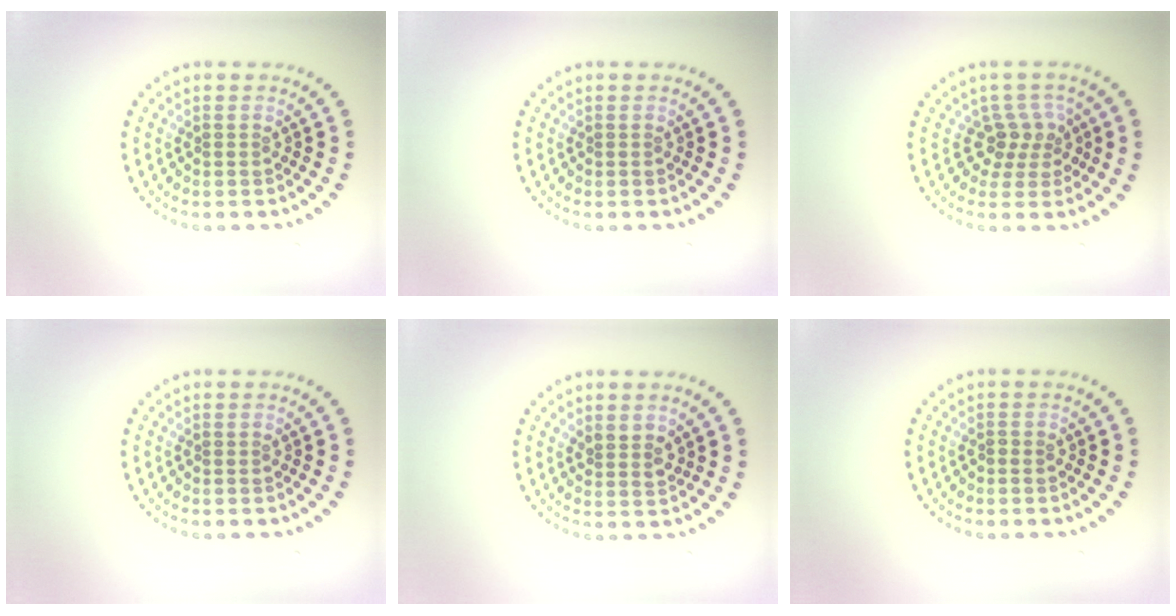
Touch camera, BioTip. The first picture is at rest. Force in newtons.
{"total": 0.0}
{"total": 2.7, "press": 2.0, "slide": 1.8}
{"total": 0.0}
{"total": 1.6, "press": 1.3, "slide": 0.9}
{"total": 0.7, "press": 0.7, "slide": 0.1}